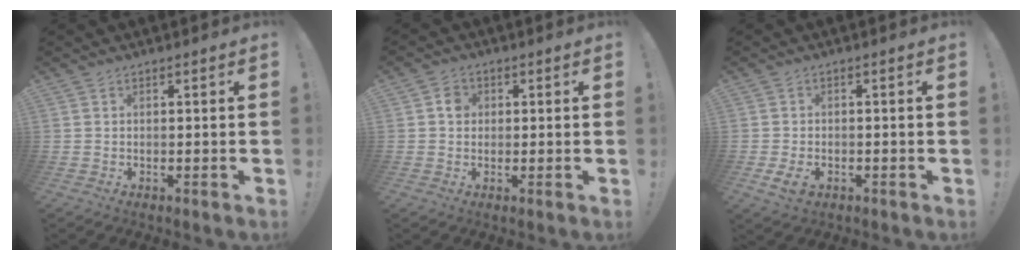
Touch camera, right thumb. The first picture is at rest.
{"total": 3.4, "force": [0.2, 3.0, 1.5], "torque": [-0.012, 0.002, -0.001]}
{"total": 4.7, "force": [-1.6, 2.8, 3.4], "torque": [-0.067, -0.001, -0.027]}